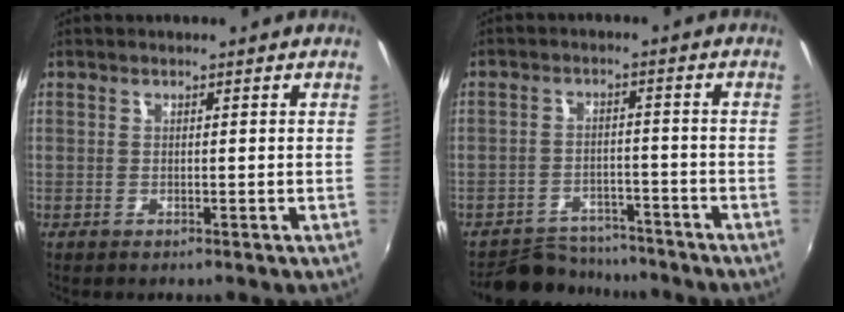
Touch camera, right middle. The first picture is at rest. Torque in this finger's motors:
{"motor_torque": [-0.34, -0.28, -0.06, 0.00]}